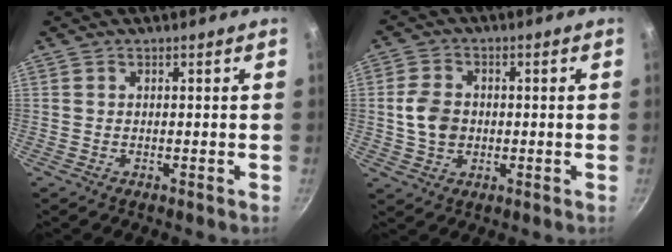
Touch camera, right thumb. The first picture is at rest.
{"total": 6.8, "force": [-0.1, 5.3, 4.3], "torque": [-0.066, 0.009, -0.006]}